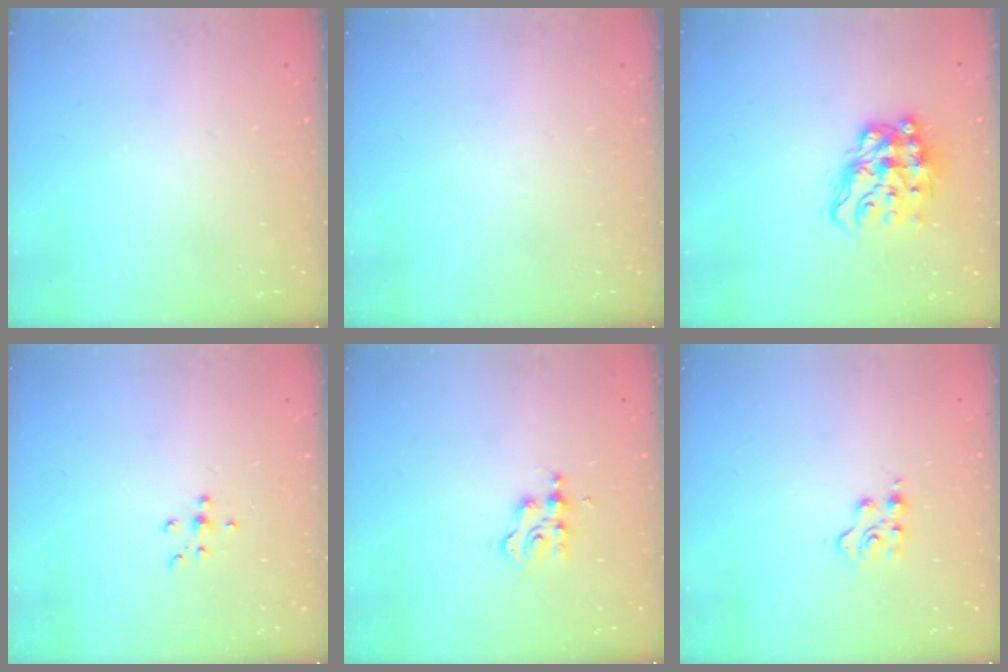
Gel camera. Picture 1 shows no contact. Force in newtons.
{"total": 0.0}
{"total": 14.1, "press": 14.1, "slide": 1.2}
{"total": 5.8, "press": 5.7, "slide": 1.1}
{"total": 2.7, "press": 2.6, "slide": 0.4}
{"total": 3.4, "press": 3.4, "slide": 0.5}